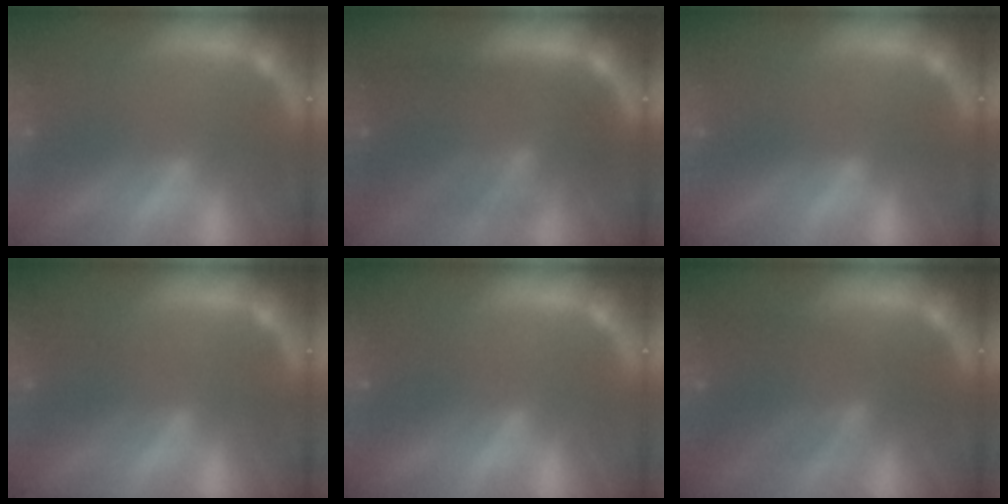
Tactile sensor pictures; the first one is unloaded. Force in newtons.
{"total": 9.5}
{"total": 0.0}
{"total": 2.5}
{"total": 2.0}
{"total": 6.6}